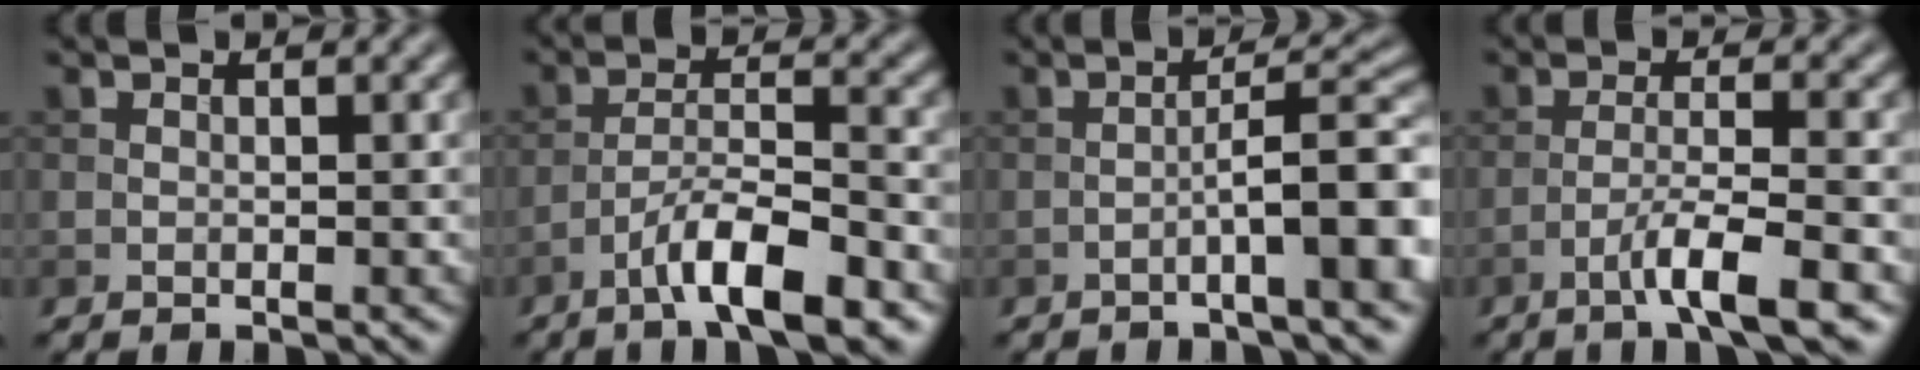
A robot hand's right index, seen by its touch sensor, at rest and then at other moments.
{"total": 7.0, "force": [-4.4, 1.4, 5.2], "torque": [-0.085, 0.009, -0.078]}
{"total": 6.7, "force": [-2.1, 1.0, 6.2], "torque": [-0.089, 0.020, -0.039]}
{"total": 4.8, "force": [-2.7, 0.4, 4.0], "torque": [-0.066, 0.006, -0.055]}